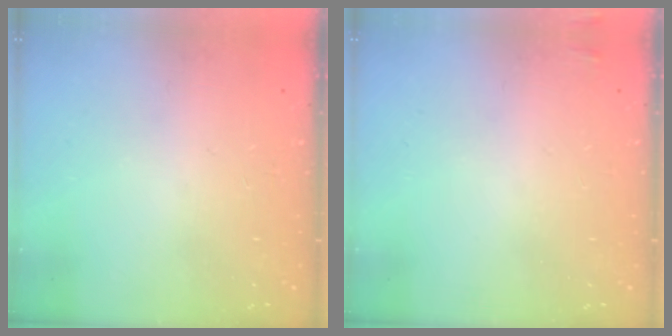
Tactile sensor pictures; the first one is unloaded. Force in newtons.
{"total": 2.2, "press": 2.1, "slide": 0.7}